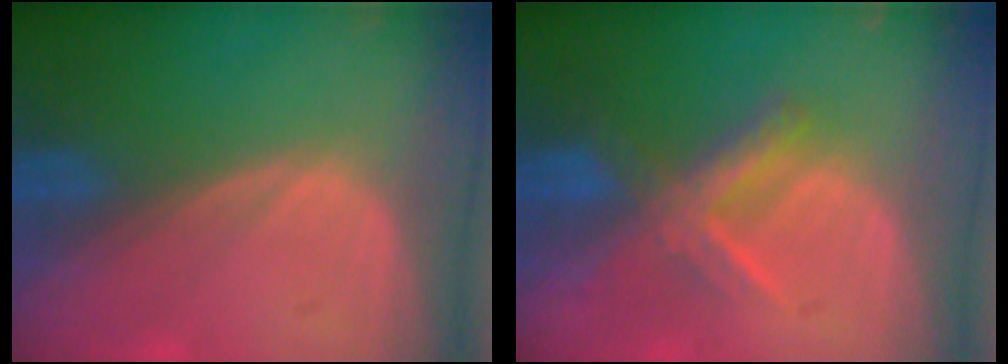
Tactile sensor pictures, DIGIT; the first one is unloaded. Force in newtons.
{"total": 6.3, "press": 6.2, "slide": 1.4}